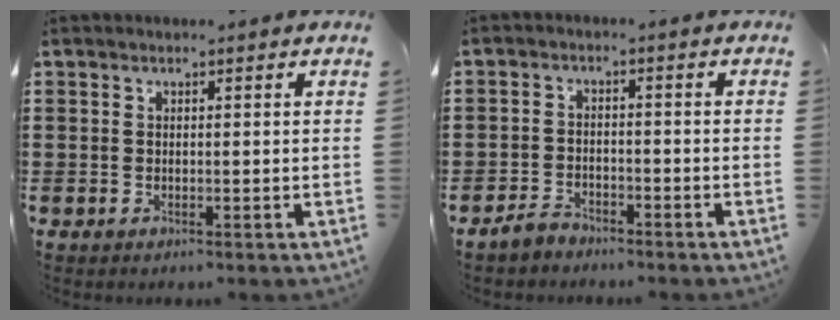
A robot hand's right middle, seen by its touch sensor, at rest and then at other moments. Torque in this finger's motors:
{"motor_torque": [2.14, 0.00, -0.01, -0.02]}